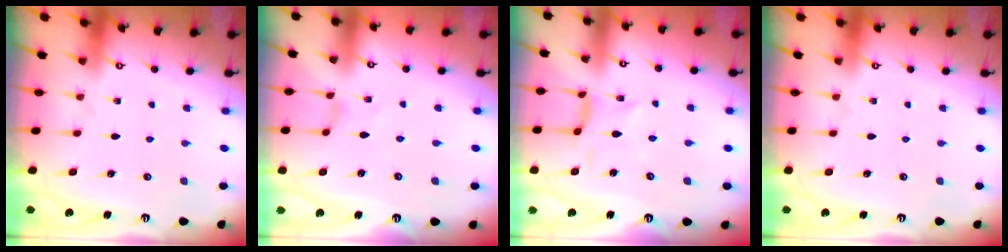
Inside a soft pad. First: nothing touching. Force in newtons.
{"total": 0.0}
{"total": 2.5, "press": 2.5, "slide": 0.2}
{"total": 0.0}